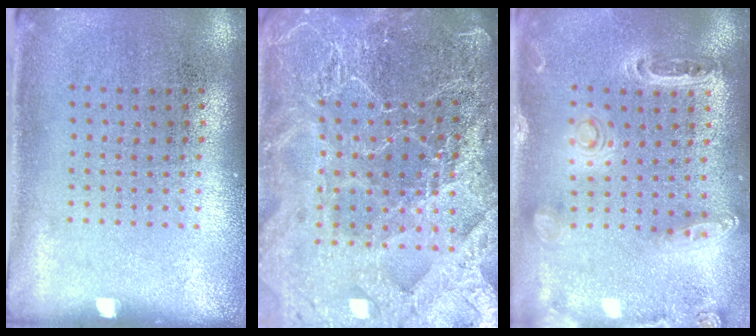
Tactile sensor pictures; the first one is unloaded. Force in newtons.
{"total": 5.0, "press": 4.5, "slide": 2.3}
{"total": 1.2, "press": 1.2, "slide": 0.3}